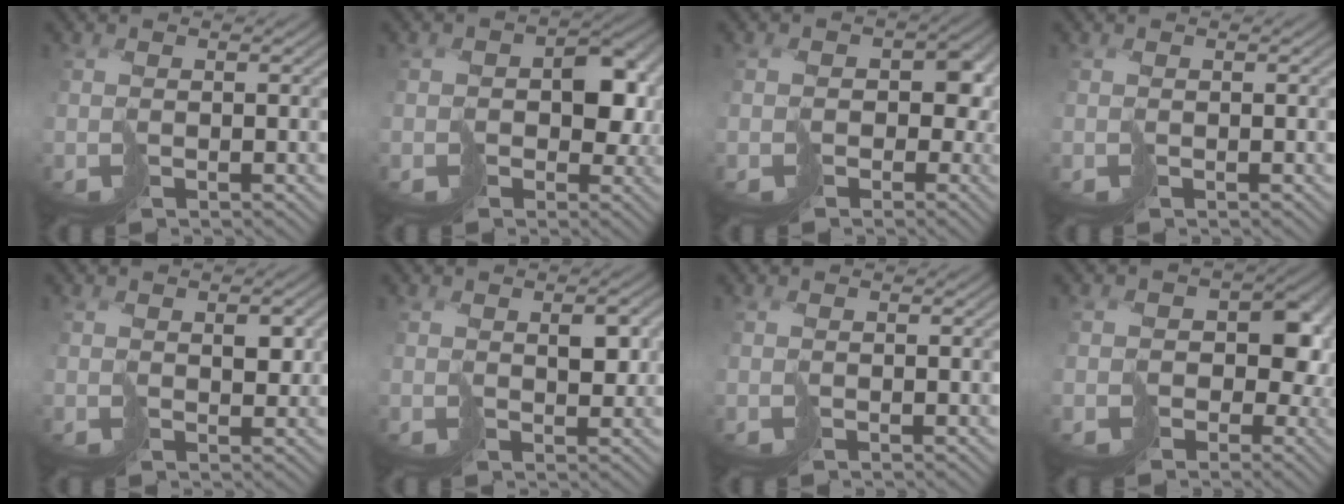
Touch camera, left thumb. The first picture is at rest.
{"total": 6.0, "force": [-0.2, 4.6, 3.8], "torque": [-0.047, -0.004, 0.002]}
{"total": 5.2, "force": [-0.9, 4.4, 2.6], "torque": [-0.025, -0.008, -0.013]}
{"total": 0.0}
{"total": 2.5, "force": [1.2, 1.6, 1.5], "torque": [-0.021, -0.001, 0.032]}
{"total": 2.9, "force": [1.3, 1.7, 2.0], "torque": [-0.030, -0.001, 0.031]}
{"total": 0.0}
{"total": 6.3, "force": [-0.7, 5.2, 3.4], "torque": [-0.038, -0.013, -0.013]}